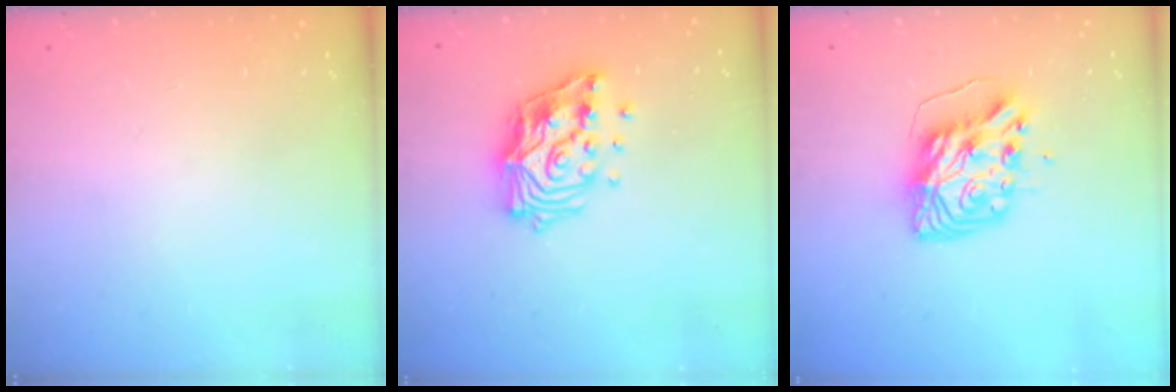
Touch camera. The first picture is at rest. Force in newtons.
{"total": 15.4, "press": 15.3, "slide": 2.1}
{"total": 11.0, "press": 10.9, "slide": 1.6}